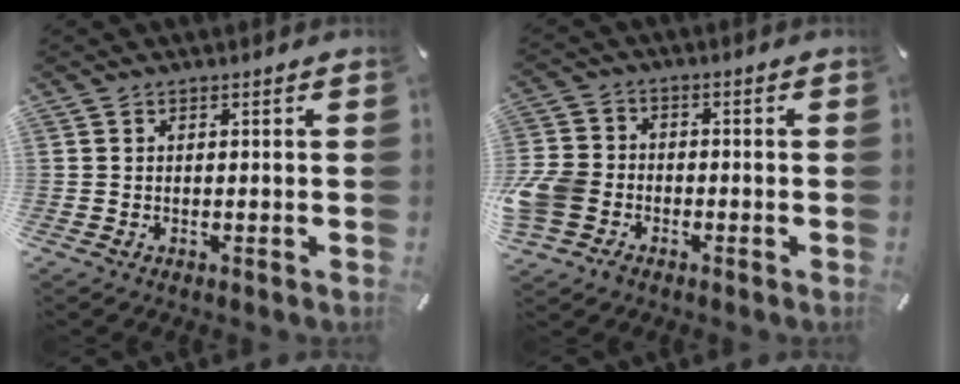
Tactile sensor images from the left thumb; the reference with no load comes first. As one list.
[{"total": 7.9, "force": [-3.3, 6.5, 3.1], "torque": [-0.083, 0.025, -0.062]}]